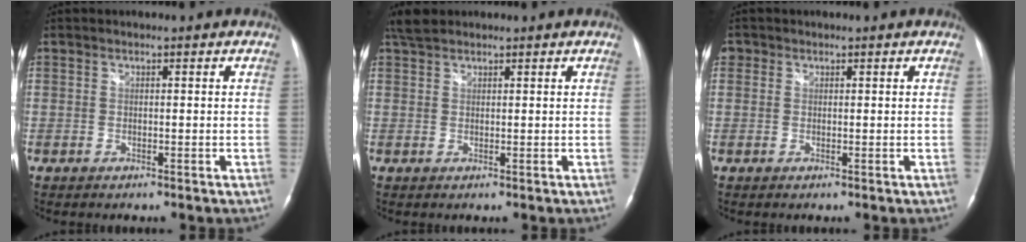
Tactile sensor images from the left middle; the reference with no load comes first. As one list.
[{"total": 2.8, "force": [2.5, 0.9, 0.9], "torque": [-0.023, 0.016, 0.048]}, {"total": 1.2, "force": [0.5, 1.1, 0.2], "torque": [0.008, 0.004, 0.005]}]